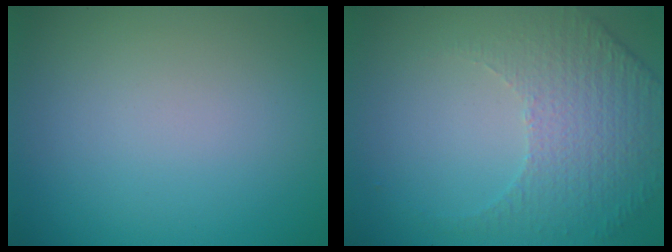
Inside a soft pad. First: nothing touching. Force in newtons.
{"total": 5.2, "press": 3.4, "slide": 4.0}